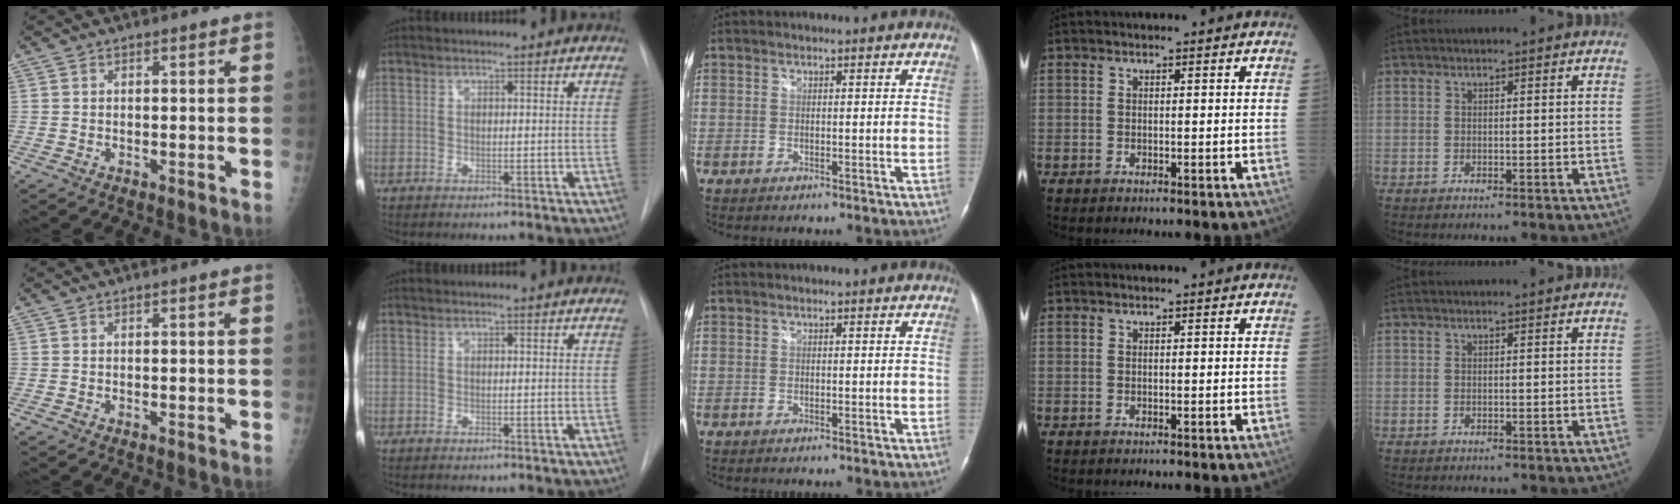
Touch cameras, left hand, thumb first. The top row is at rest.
{}